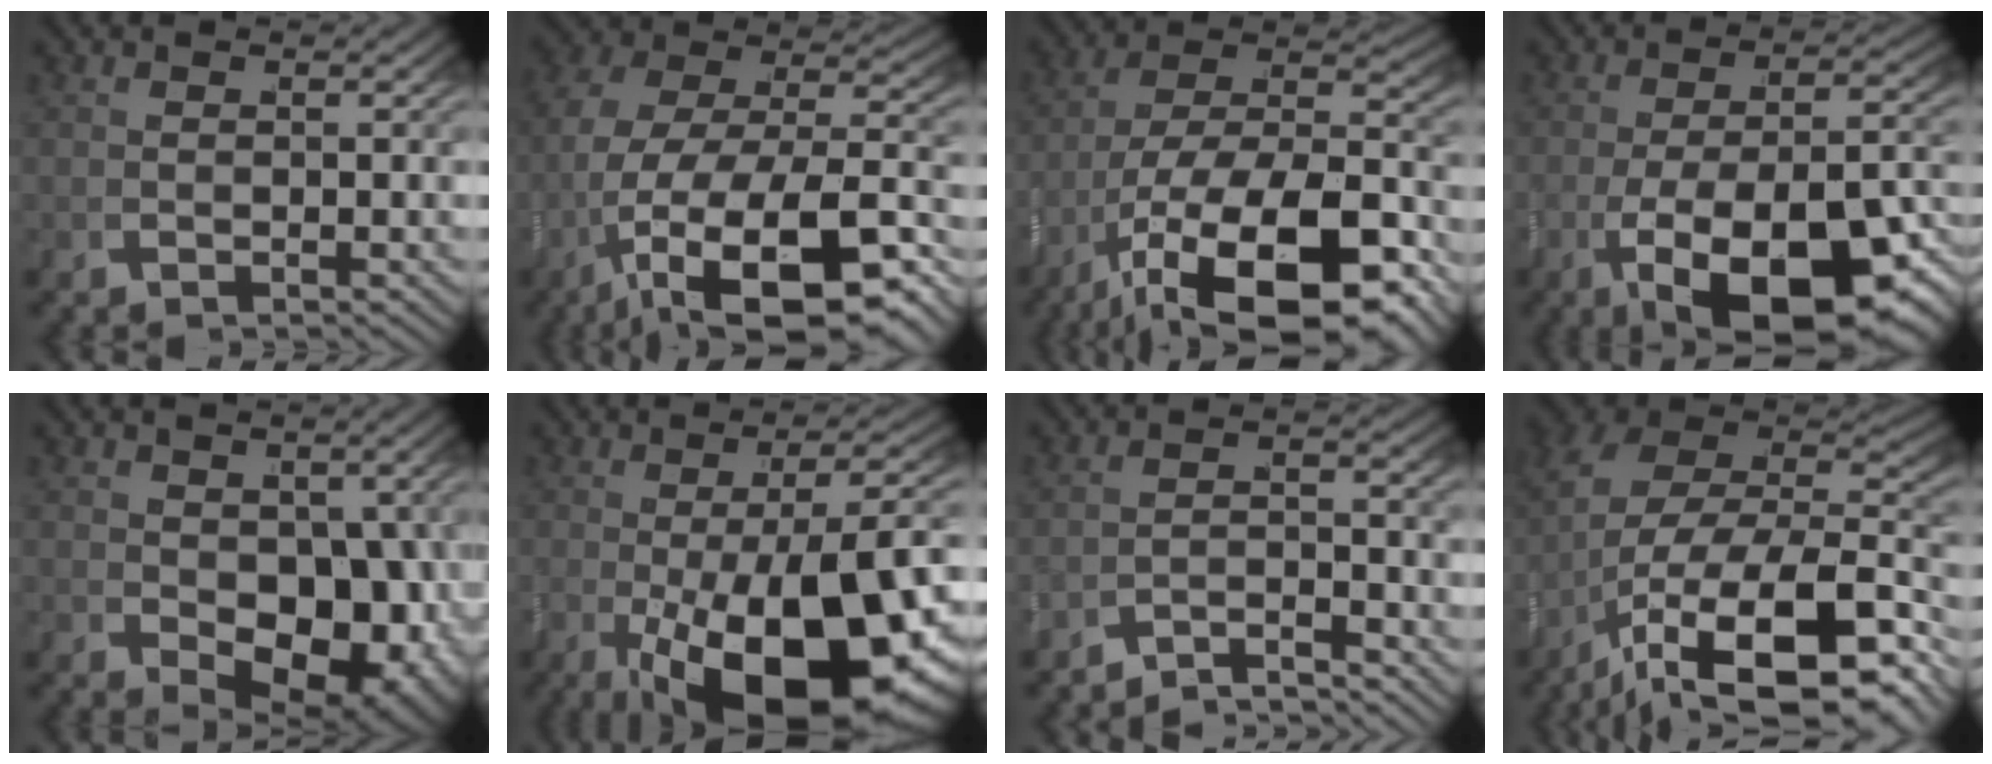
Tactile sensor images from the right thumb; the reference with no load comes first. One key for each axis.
{"total": 16.1, "fx": -3.8, "fy": 9.0, "fz": 12.8, "tx": -0.259, "ty": -0.095, "tz": 0.001}
{"total": 17.1, "fx": -3.6, "fy": 9.9, "fz": 13.5, "tx": -0.258, "ty": -0.085, "tz": 0.000}
{"total": 14.7, "fx": -4.8, "fy": 7.1, "fz": 11.9, "tx": -0.210, "ty": -0.064, "tz": -0.031}
{"total": 10.7, "fx": -0.8, "fy": 7.0, "fz": 8.1, "tx": -0.138, "ty": -0.063, "tz": 0.027}
{"total": 17.3, "fx": -5.3, "fy": 8.2, "fz": 14.3, "tx": -0.241, "ty": -0.063, "tz": -0.032}
{"total": 4.5, "fx": -3.6, "fy": 1.0, "fz": 2.4, "tx": -0.034, "ty": -0.016, "tz": -0.053}
{"total": 19.9, "fx": -1.2, "fy": 13.6, "fz": 14.4, "tx": -0.267, "ty": -0.059, "tz": 0.010}